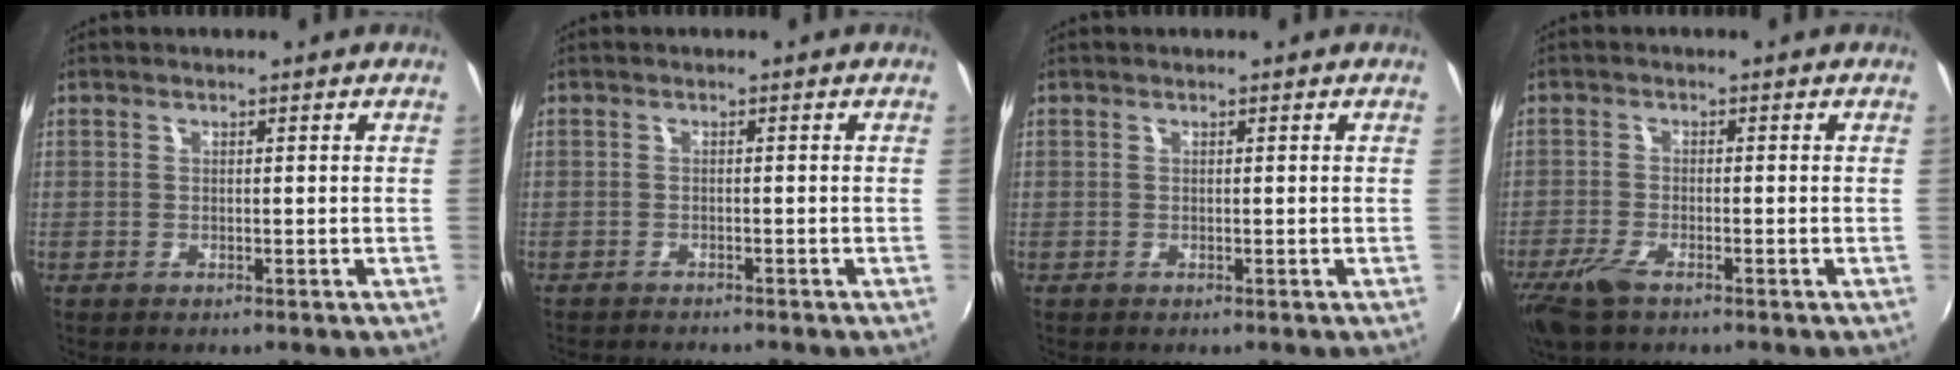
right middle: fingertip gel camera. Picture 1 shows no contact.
{"total": 3.0, "force": [-2.9, 0.2, 0.7], "torque": [-0.025, -0.015, -0.051]}
{"total": 0.0}
{"total": 5.0, "force": [-3.5, 1.5, 3.3], "torque": [-0.086, -0.012, -0.069]}